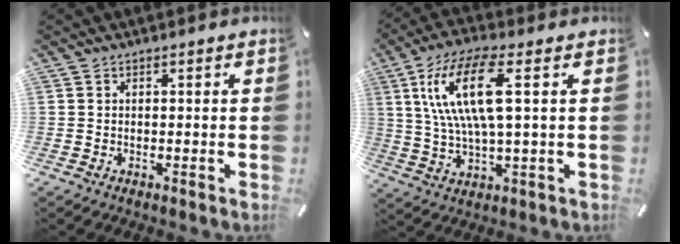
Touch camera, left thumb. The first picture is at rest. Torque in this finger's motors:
{"motor_torque": [0.69, 0.59, 1.53, -1.23, 0.72]}